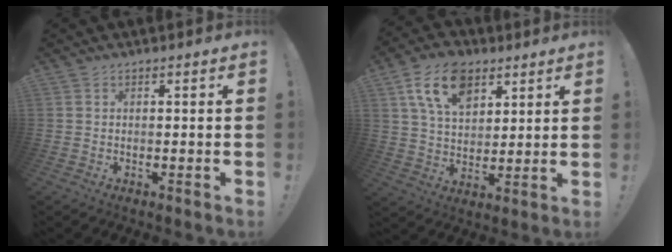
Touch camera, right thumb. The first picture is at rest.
{"total": 14.4, "force": [7.4, 8.8, 8.6], "torque": [-0.146, -0.022, 0.140]}